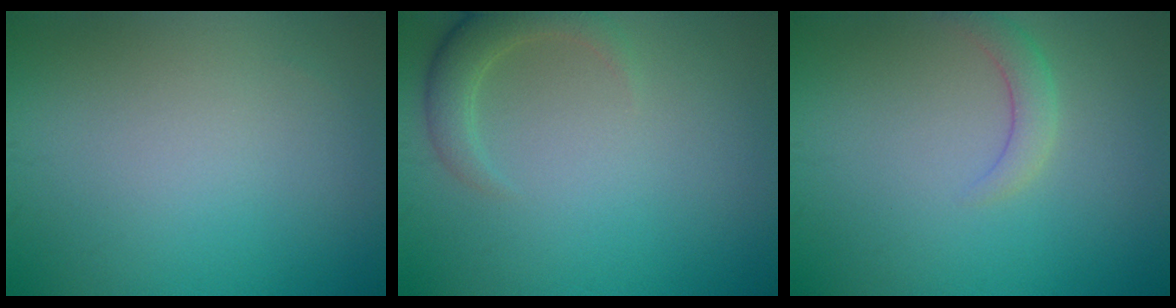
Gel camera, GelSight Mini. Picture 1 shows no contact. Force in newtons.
{"total": 2.9, "press": 2.8, "slide": 0.3}
{"total": 1.9, "press": 1.9, "slide": 0.2}